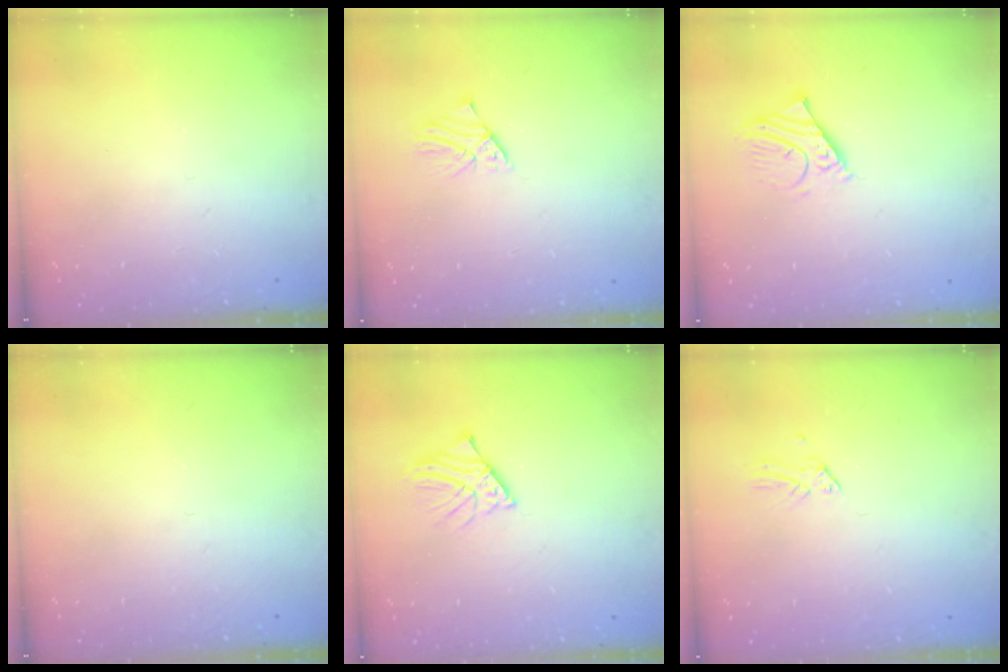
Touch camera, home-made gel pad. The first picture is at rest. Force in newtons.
{"total": 1.4, "press": 1.4, "slide": 0.1}
{"total": 4.6, "press": 4.5, "slide": 0.5}
{"total": 0.0}
{"total": 3.7, "press": 3.7, "slide": 0.4}
{"total": 0.0}